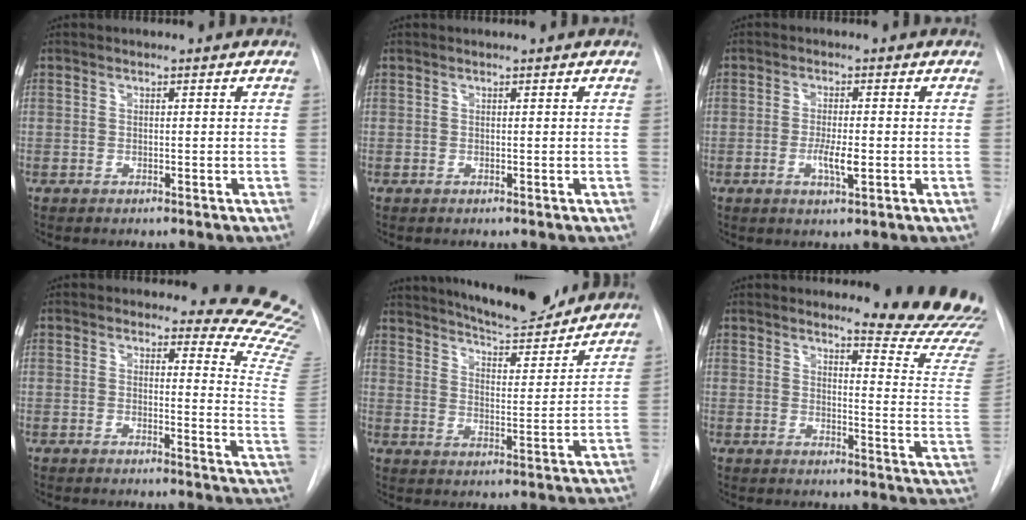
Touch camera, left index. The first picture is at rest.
{"total": 0.0}
{"total": 3.4, "force": [-0.8, 0.6, 3.3], "torque": [-0.063, -0.004, -0.012]}
{"total": 12.9, "force": [12.5, 2.5, 2.1], "torque": [0.013, -0.135, 0.092]}
{"total": 17.3, "force": [15.8, 2.9, 6.3], "torque": [-0.098, -0.011, 0.222]}
{"total": 15.6, "force": [15.2, -0.2, 3.8], "torque": [-0.035, -0.148, 0.153]}